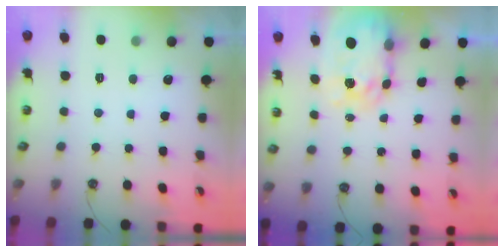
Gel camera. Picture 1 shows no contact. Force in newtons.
{"total": 8.9, "press": 8.8, "slide": 0.9}